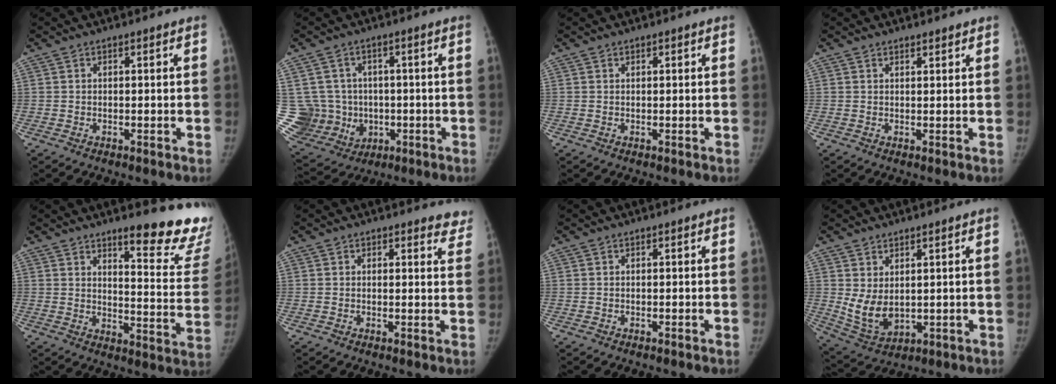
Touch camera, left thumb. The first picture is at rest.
{"total": 15.4, "force": [-0.7, 14.3, 5.6], "torque": [-0.117, 0.022, 0.017]}
{"total": 0.0}
{"total": 1.4, "force": [1.3, 0.3, 0.4], "torque": [-0.001, -0.009, 0.020]}
{"total": 18.1, "force": [14.1, 3.9, 10.6], "torque": [-0.092, -0.128, 0.173]}
{"total": 4.5, "force": [4.1, 1.8, 0.6], "torque": [0.032, -0.023, 0.026]}
{"total": 0.0}
{"total": 7.2, "force": [1.7, 4.4, 5.5], "torque": [-0.092, -0.023, 0.053]}